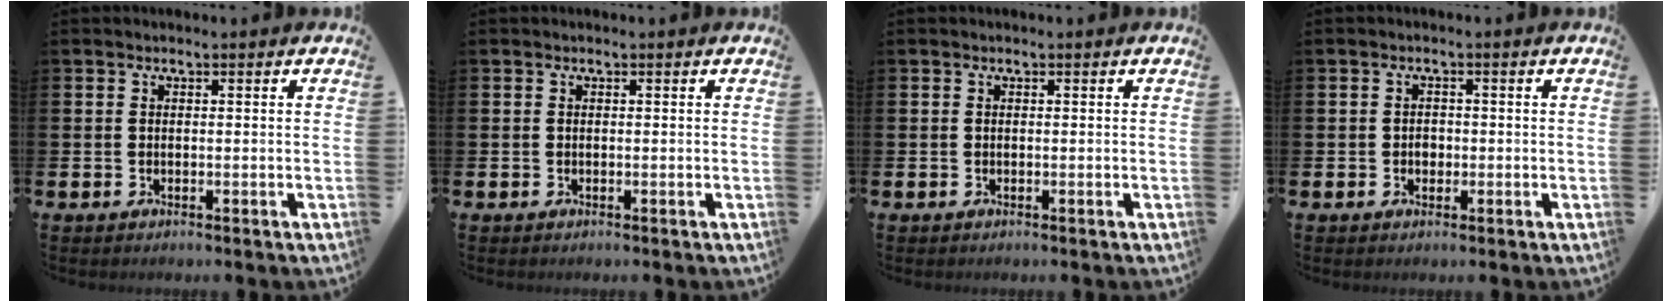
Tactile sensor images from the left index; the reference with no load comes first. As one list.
[{"total": 0.0}, {"total": 0.0}, {"total": 1.5, "force": [-0.2, 1.2, 0.8], "torque": [-0.008, 0.005, -0.007]}]